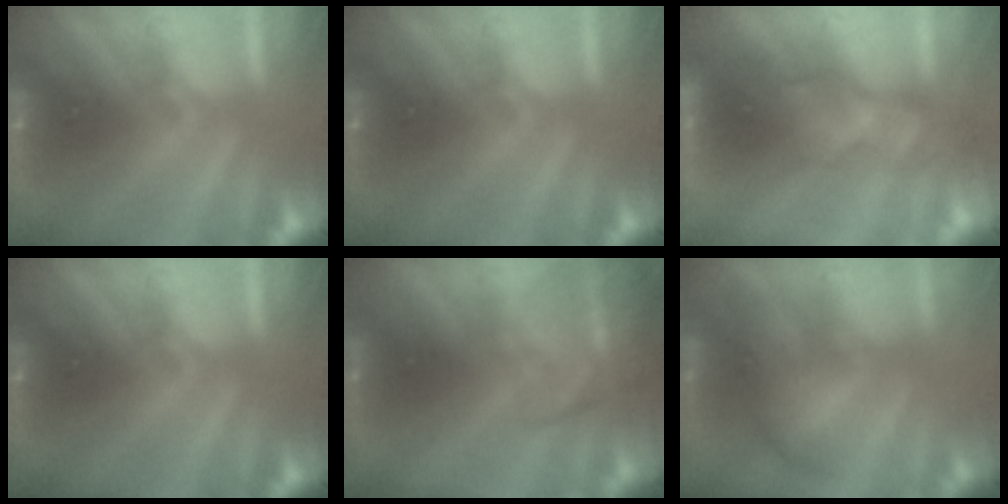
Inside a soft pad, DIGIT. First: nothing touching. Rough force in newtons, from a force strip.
{"total": 0.0}
{"total": 3.9}
{"total": 0.0}
{"total": 8.7}
{"total": 6.3}